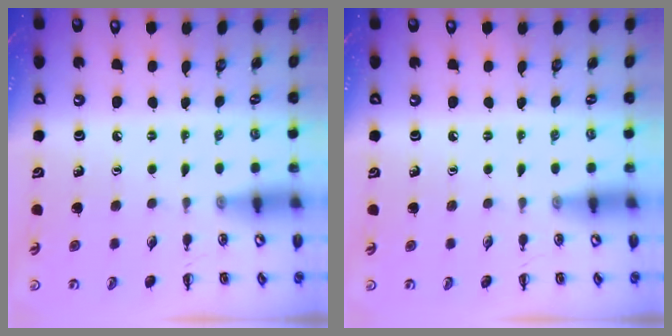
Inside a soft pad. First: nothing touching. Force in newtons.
{"total": 0.0}